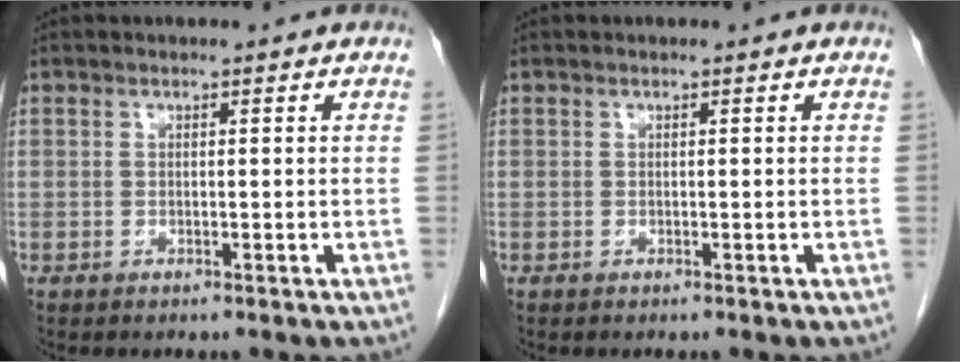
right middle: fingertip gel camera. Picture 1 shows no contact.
{"total": 0.0}